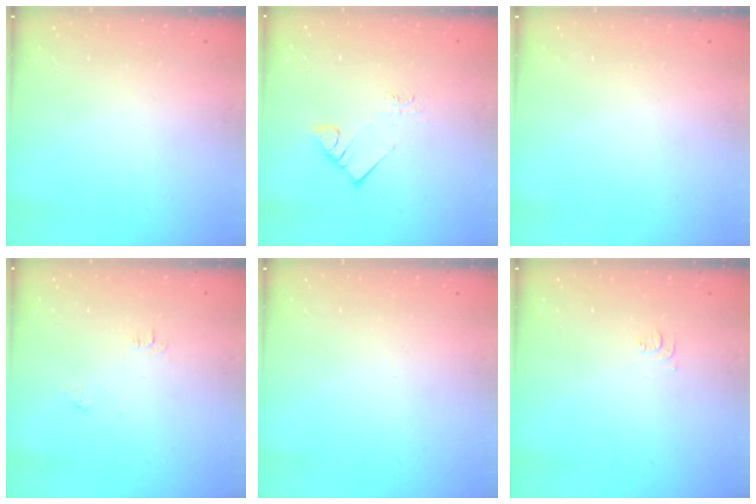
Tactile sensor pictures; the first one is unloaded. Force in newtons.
{"total": 4.6, "press": 4.6, "slide": 0.1}
{"total": 1.7, "press": 1.7, "slide": 0.1}
{"total": 4.3, "press": 4.2, "slide": 0.6}
{"total": 0.0}
{"total": 5.4, "press": 5.3, "slide": 0.6}